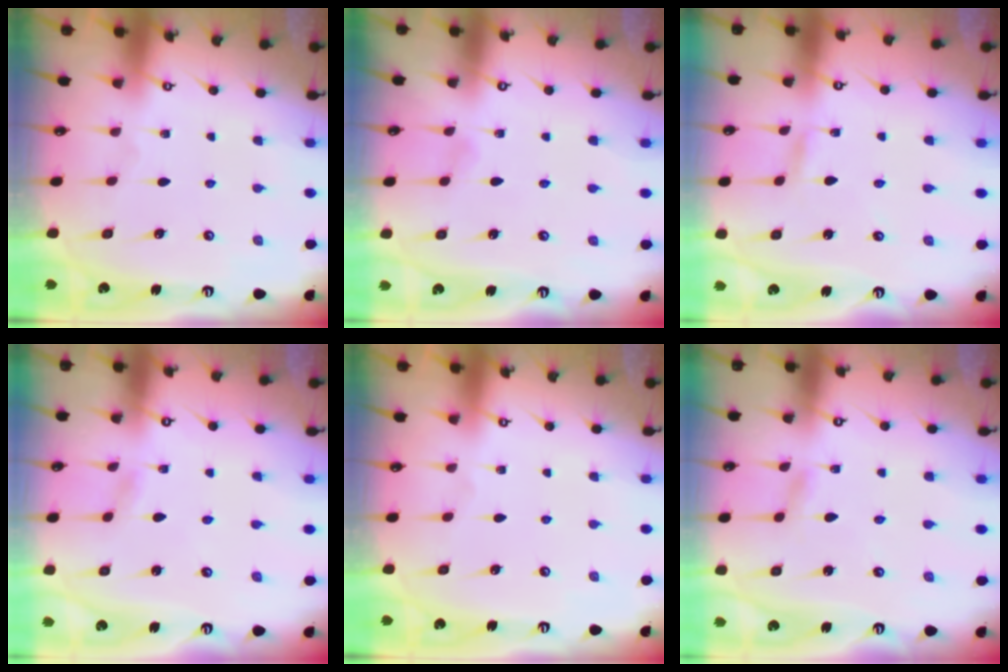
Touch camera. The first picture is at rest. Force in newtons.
{"total": 1.9, "press": 1.9, "slide": 0.2}
{"total": 2.3, "press": 2.3, "slide": 0.2}
{"total": 1.8, "press": 1.8, "slide": 0.2}
{"total": 0.0}
{"total": 1.6, "press": 1.6, "slide": 0.2}